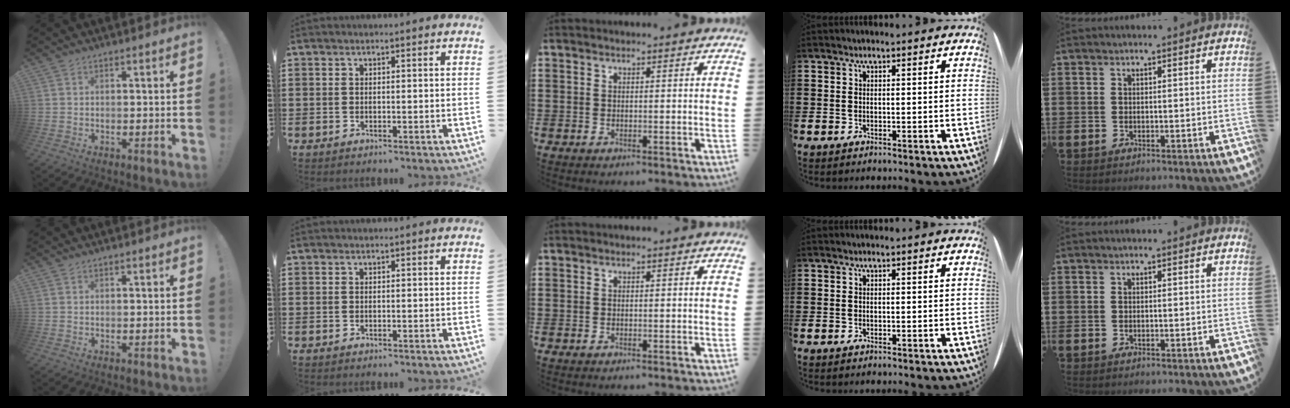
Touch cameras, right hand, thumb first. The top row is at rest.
{}